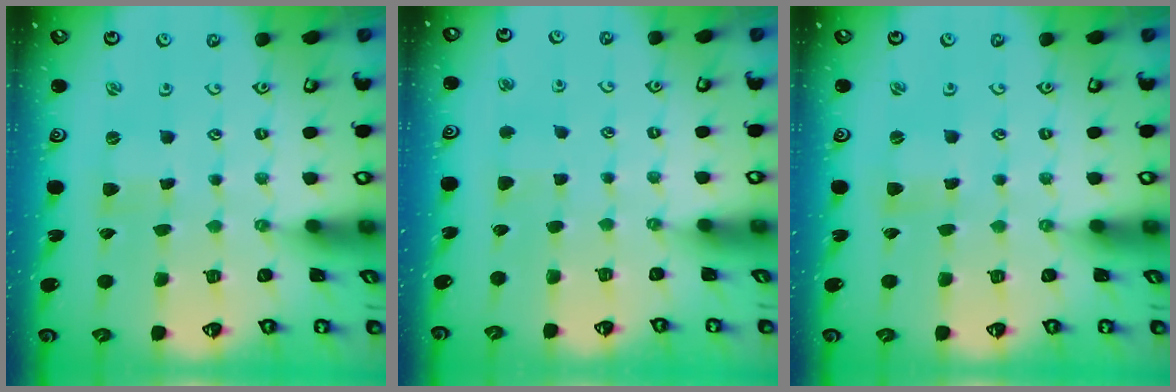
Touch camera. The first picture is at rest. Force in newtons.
{"total": 3.7, "press": 3.7, "slide": 0.4}
{"total": 0.5, "press": 0.5, "slide": 0.2}